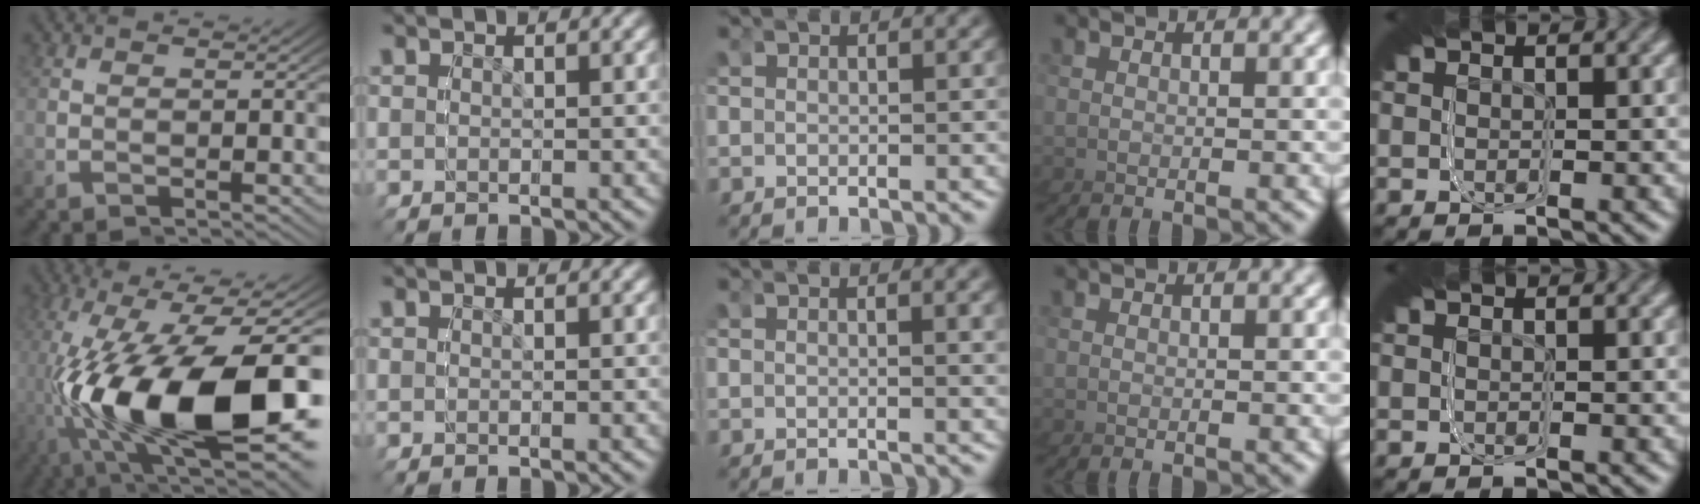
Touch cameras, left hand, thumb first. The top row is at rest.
{"thumb": {"total": 17.9, "force": [-4.0, 6.5, 16.2], "torque": [-0.341, -0.026, -0.036]}, "middle": {"total": 0.7, "force": [0.4, -0.4, 0.5], "torque": [-0.006, -0.001, 0.006]}}